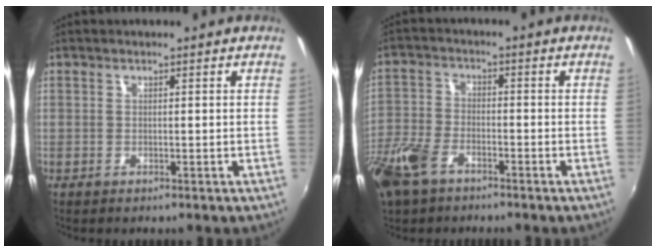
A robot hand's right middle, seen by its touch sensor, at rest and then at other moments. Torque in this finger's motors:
{"motor_torque": [1.12, -1.02, 0.61, 0.20]}